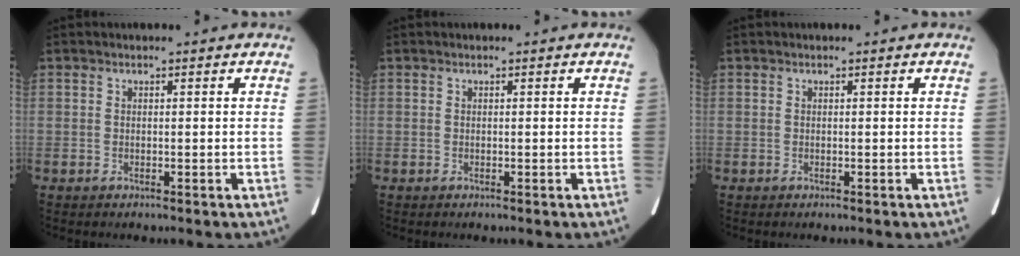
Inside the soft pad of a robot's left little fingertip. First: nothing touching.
{"total": 0.0}
{"total": 0.0}